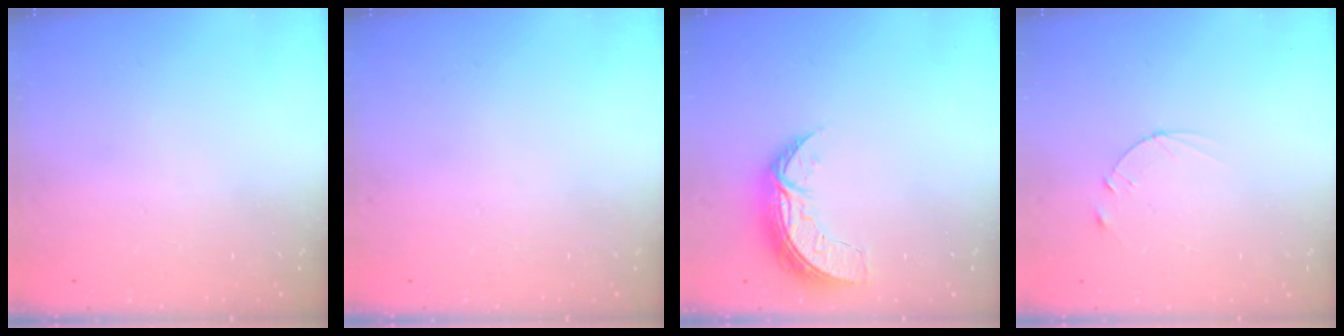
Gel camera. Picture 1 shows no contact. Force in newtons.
{"total": 0.0}
{"total": 8.1, "press": 8.0, "slide": 0.8}
{"total": 2.4, "press": 2.3, "slide": 0.2}